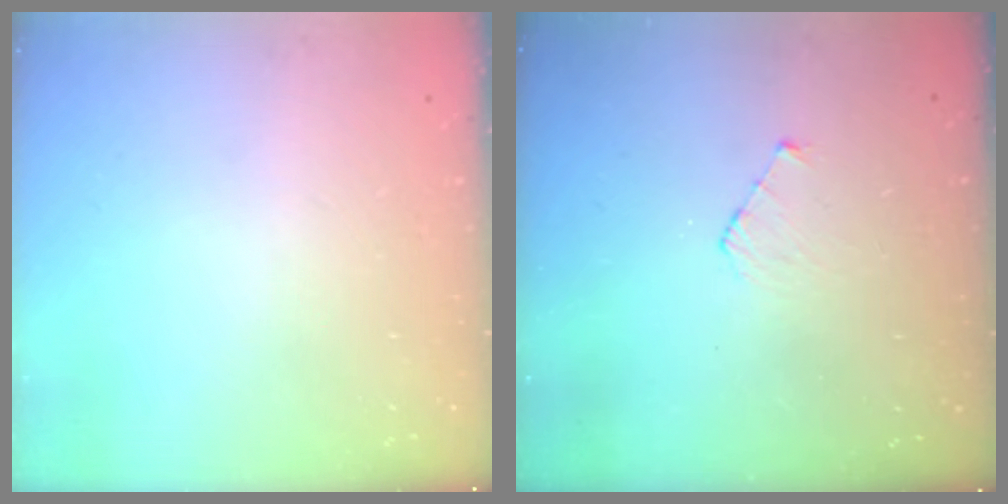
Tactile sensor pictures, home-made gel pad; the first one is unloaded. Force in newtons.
{"total": 3.9, "press": 3.9, "slide": 0.4}